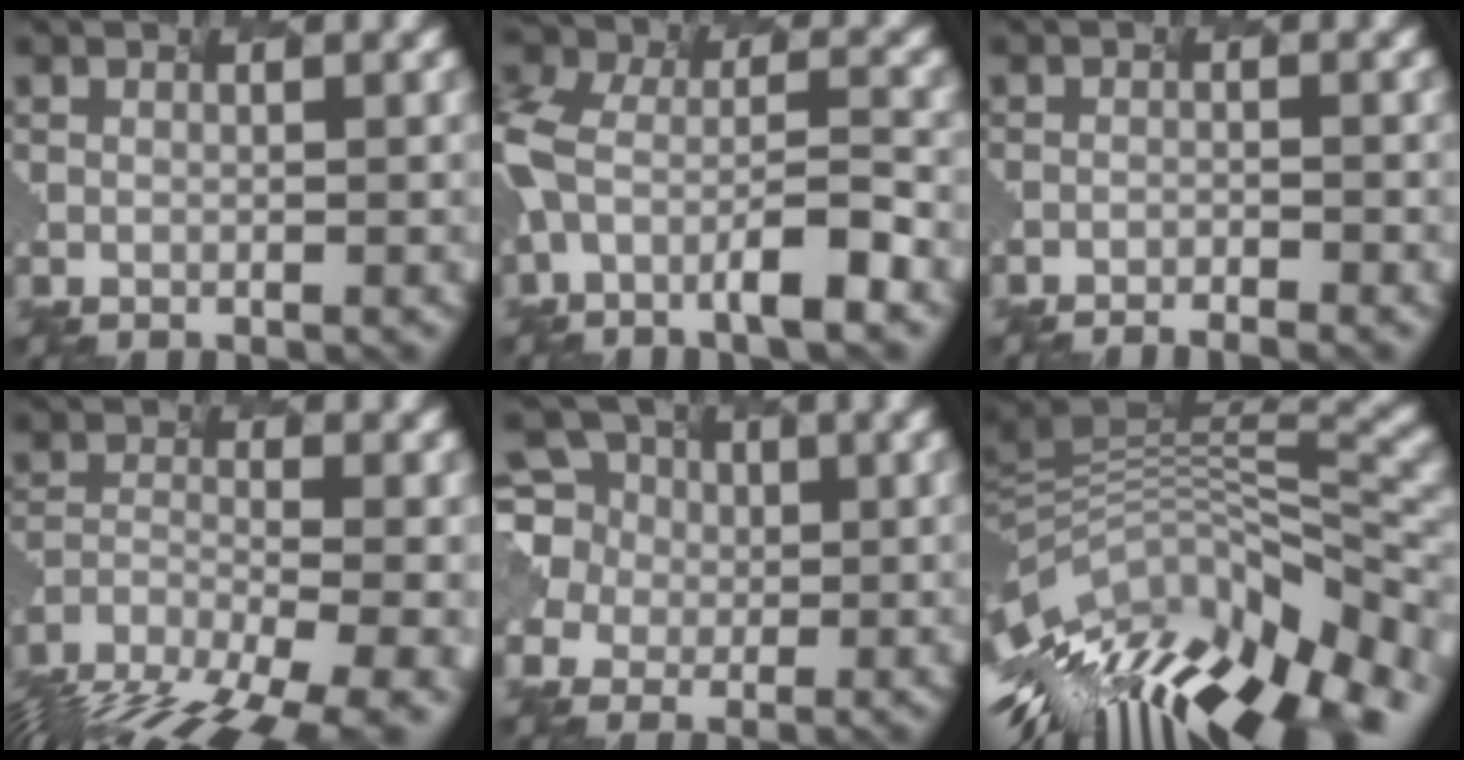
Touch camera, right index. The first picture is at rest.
{"total": 6.2, "force": [-3.8, 1.8, 4.6], "torque": [-0.136, -0.010, -0.060]}
{"total": 3.1, "force": [-3.0, -0.6, 0.2], "torque": [-0.013, 0.008, -0.029]}
{"total": 13.8, "force": [-11.9, 2.9, 6.3], "torque": [-0.154, -0.035, -0.153]}
{"total": 5.8, "force": [1.6, 5.5, 1.1], "torque": [-0.066, 0.022, 0.019]}
{"total": 12.4, "force": [-6.5, 4.7, 9.5], "torque": [-0.222, 0.001, -0.089]}